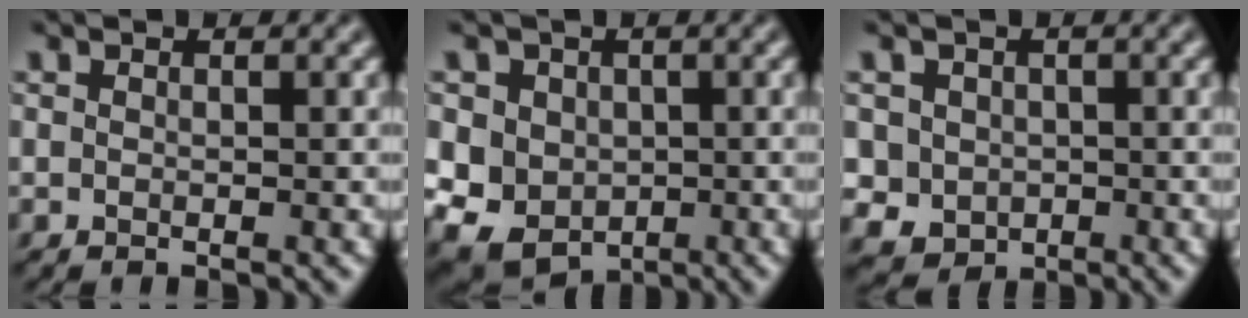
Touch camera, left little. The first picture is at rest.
{"total": 6.3, "force": [-0.4, 5.7, 2.7], "torque": [-0.046, 0.011, -0.030]}
{"total": 4.4, "force": [-0.2, 4.2, 1.4], "torque": [-0.024, 0.017, -0.021]}